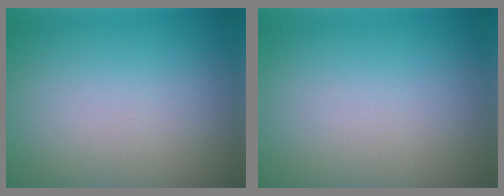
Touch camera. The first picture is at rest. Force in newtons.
{"total": 0.0}